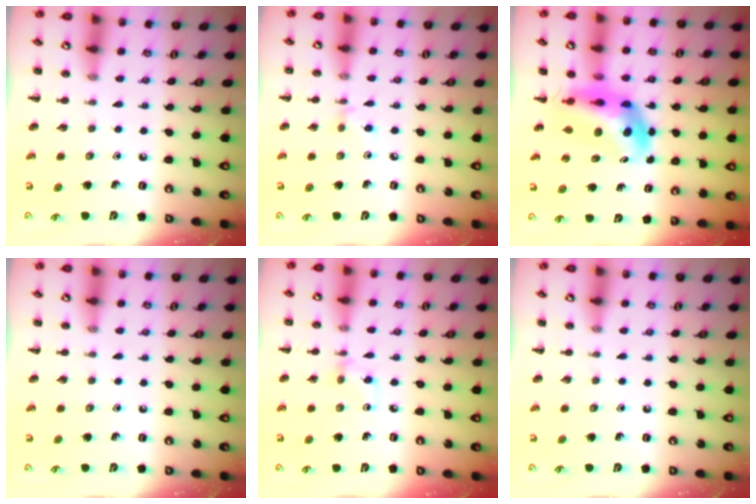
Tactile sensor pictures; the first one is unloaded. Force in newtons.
{"total": 2.9, "press": 2.8, "slide": 0.9}
{"total": 8.7, "press": 8.2, "slide": 3.0}
{"total": 0.0}
{"total": 2.9, "press": 2.8, "slide": 0.7}
{"total": 0.0}